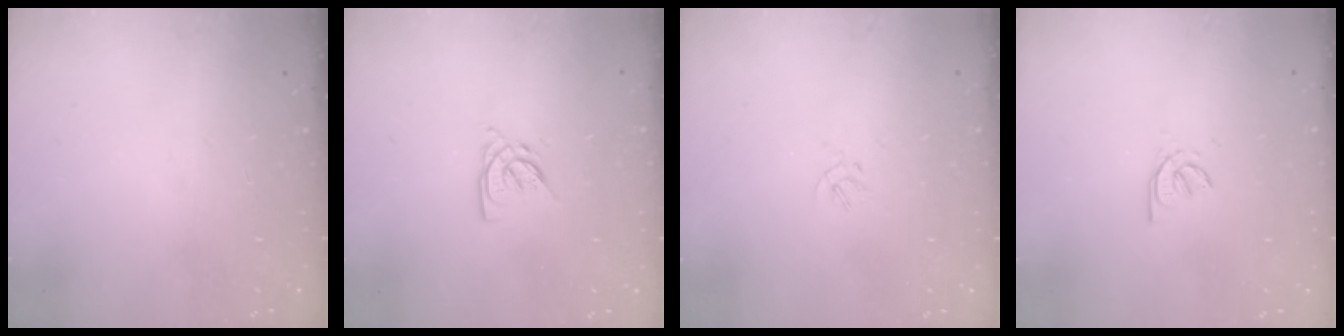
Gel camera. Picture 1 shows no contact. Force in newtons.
{"total": 4.7, "press": 4.7, "slide": 0.2}
{"total": 1.1, "press": 1.0, "slide": 0.4}
{"total": 2.0, "press": 2.0, "slide": 0.6}